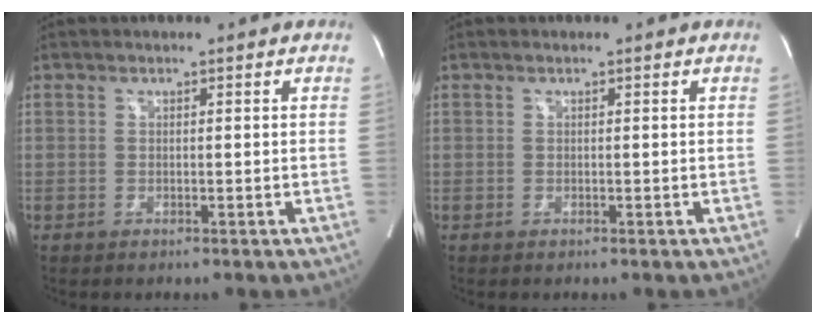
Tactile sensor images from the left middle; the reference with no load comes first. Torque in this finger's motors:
{"motor_torque": [0.06, 0.03, -0.09, 0.01]}